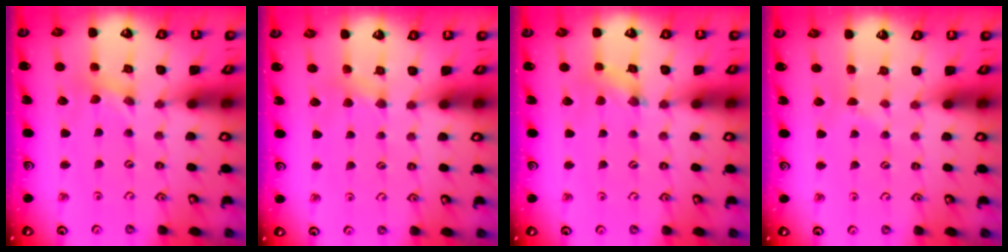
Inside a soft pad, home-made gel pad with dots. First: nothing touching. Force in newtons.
{"total": 3.0, "press": 3.0, "slide": 0.4}
{"total": 1.2, "press": 1.2, "slide": 0.3}
{"total": 3.0, "press": 3.0, "slide": 0.4}